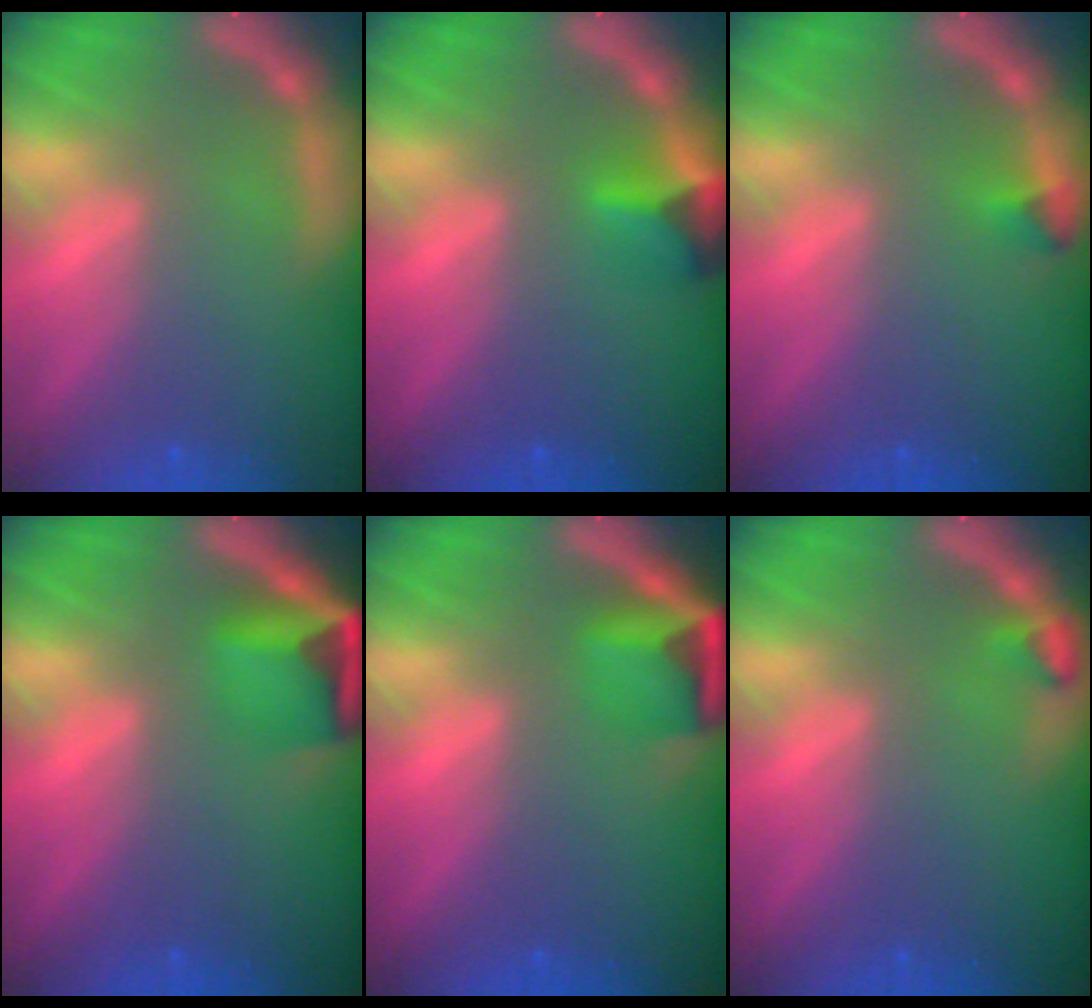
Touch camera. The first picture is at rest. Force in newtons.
{"total": 2.9}
{"total": 0.9}
{"total": 5.4}
{"total": 4.4}
{"total": 0.9}